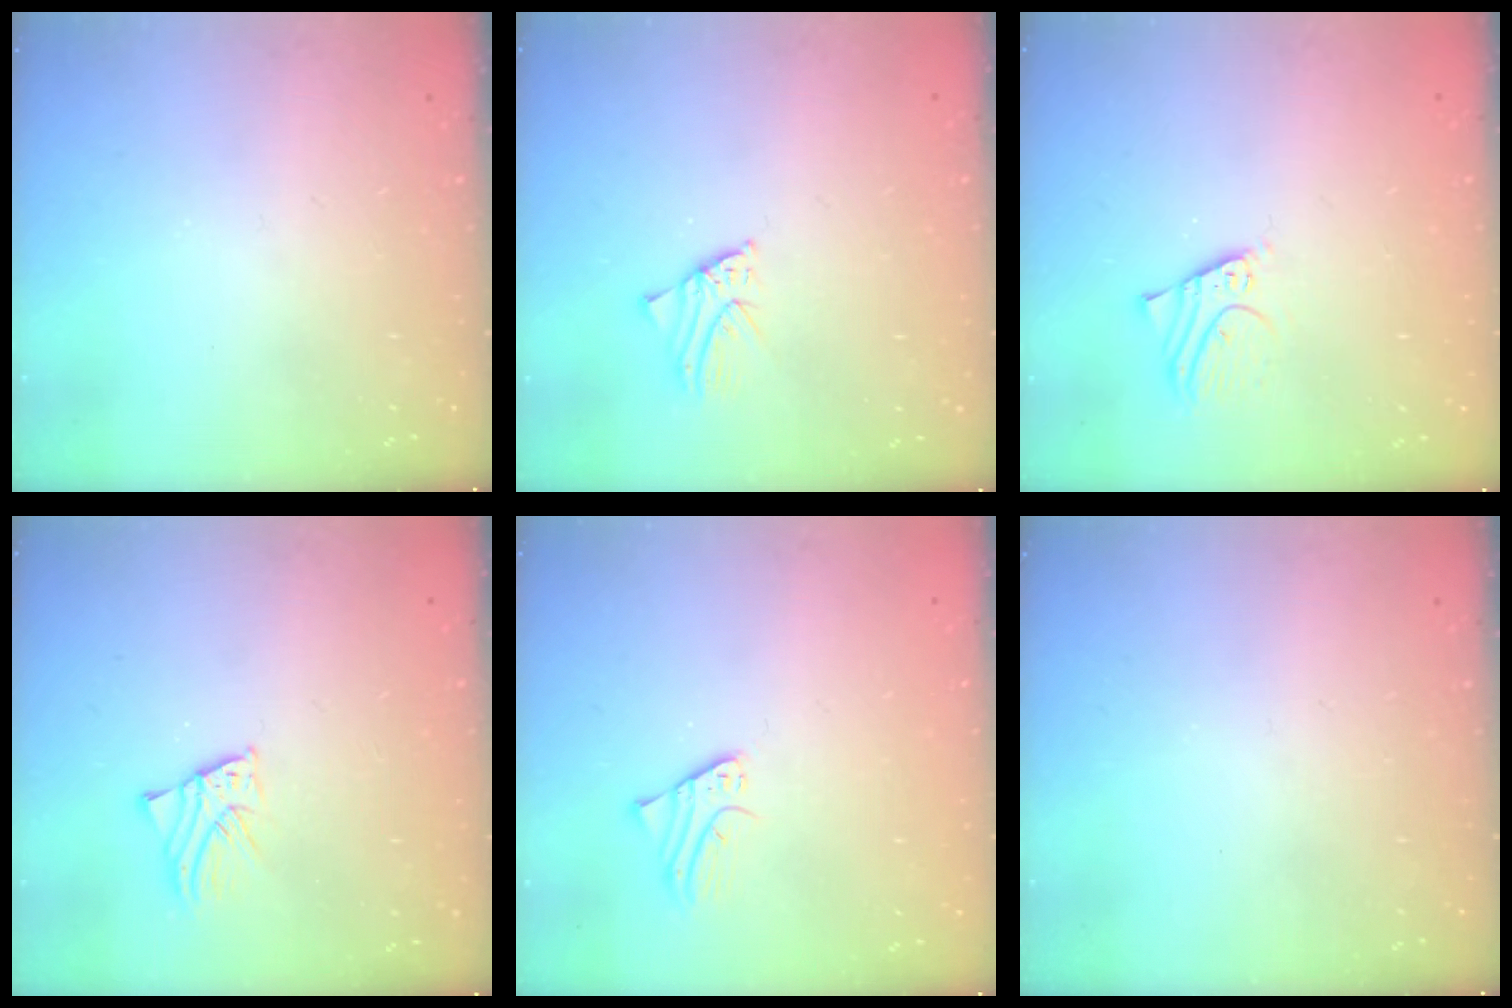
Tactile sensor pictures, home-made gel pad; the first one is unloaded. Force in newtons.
{"total": 1.5, "press": 1.5, "slide": 0.1}
{"total": 4.2, "press": 4.2, "slide": 0.2}
{"total": 2.1, "press": 2.1, "slide": 0.2}
{"total": 2.0, "press": 2.0, "slide": 0.1}
{"total": 0.0}